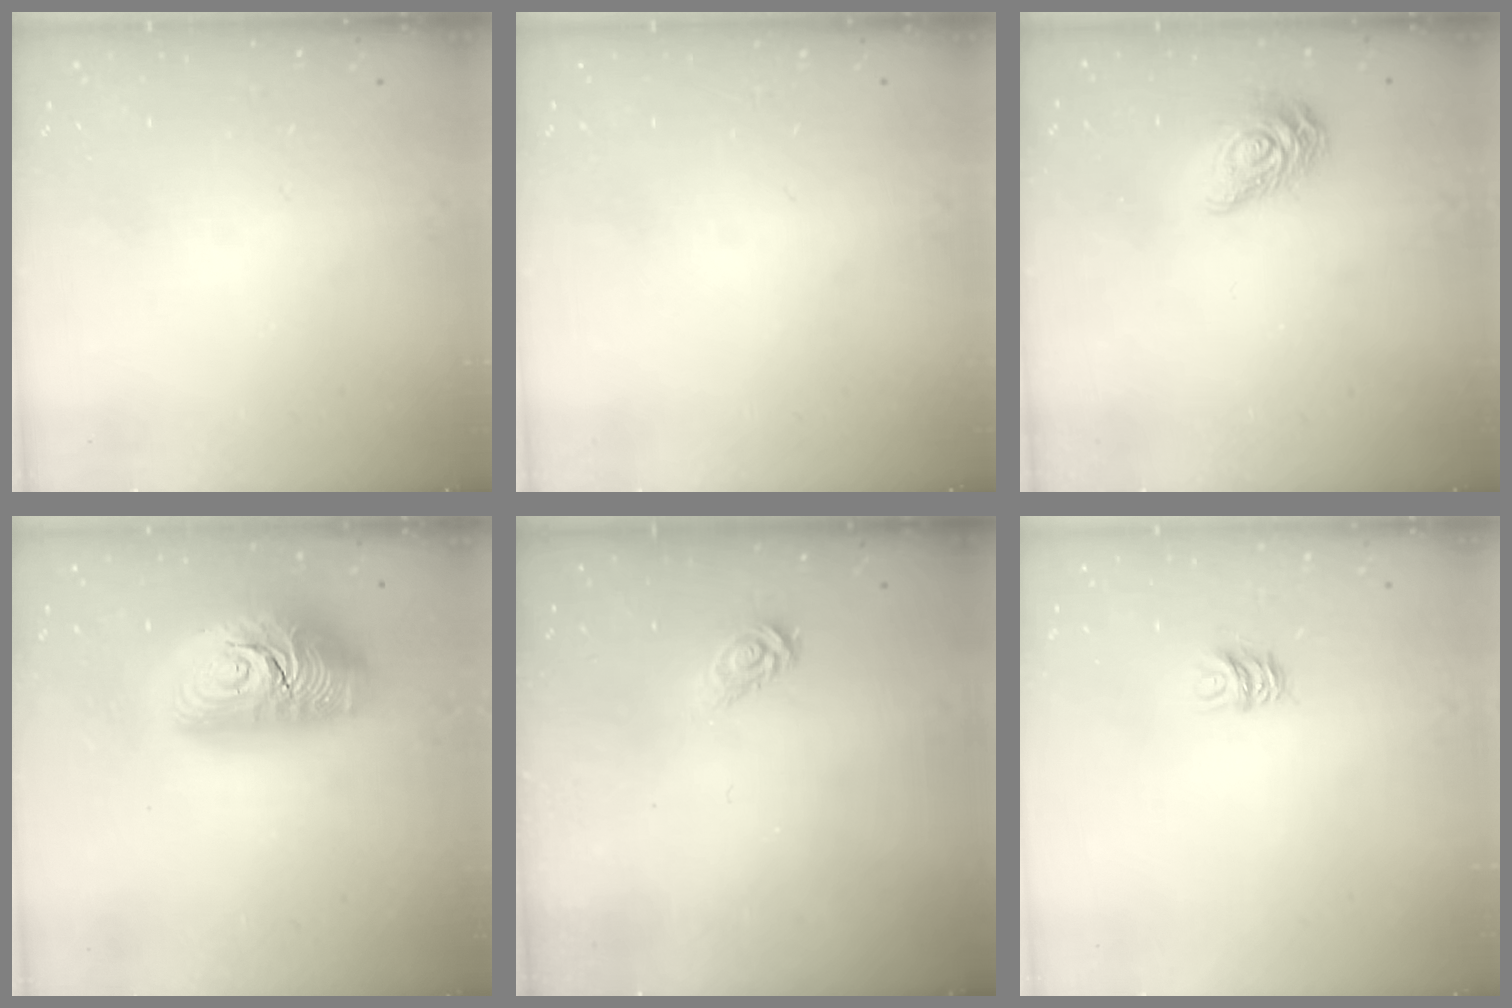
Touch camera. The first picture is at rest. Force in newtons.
{"total": 0.0}
{"total": 11.1, "press": 11.1, "slide": 0.5}
{"total": 21.8, "press": 21.7, "slide": 1.6}
{"total": 3.6, "press": 3.5, "slide": 0.3}
{"total": 5.7, "press": 5.7, "slide": 0.5}